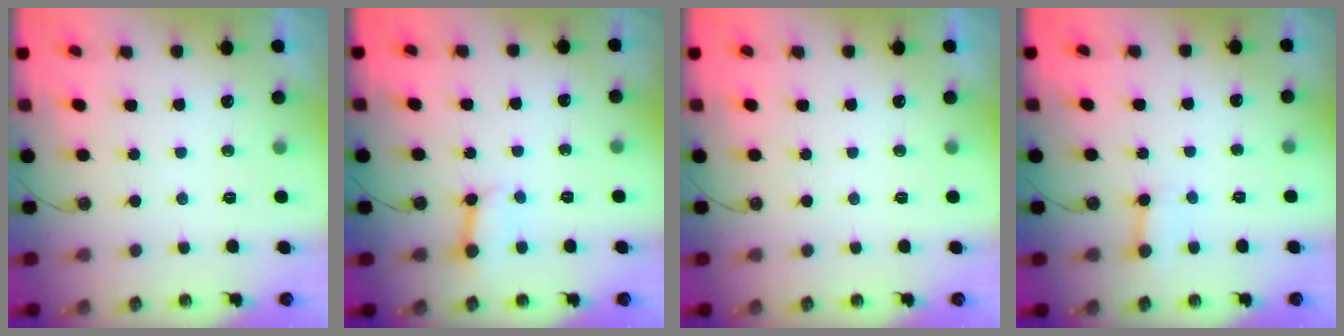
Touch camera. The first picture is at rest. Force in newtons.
{"total": 3.6, "press": 3.6, "slide": 0.4}
{"total": 0.0}
{"total": 4.5, "press": 4.5, "slide": 0.3}